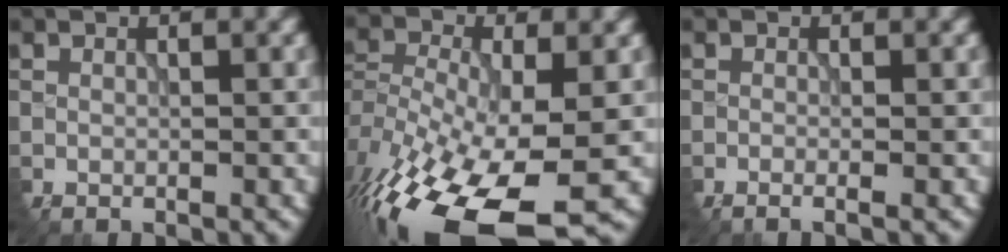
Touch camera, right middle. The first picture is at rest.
{"total": 16.3, "force": [-9.0, 6.8, 11.8], "torque": [-0.267, -0.026, -0.139]}
{"total": 1.5, "force": [-0.9, 0.2, 1.2], "torque": [-0.027, -0.005, -0.016]}